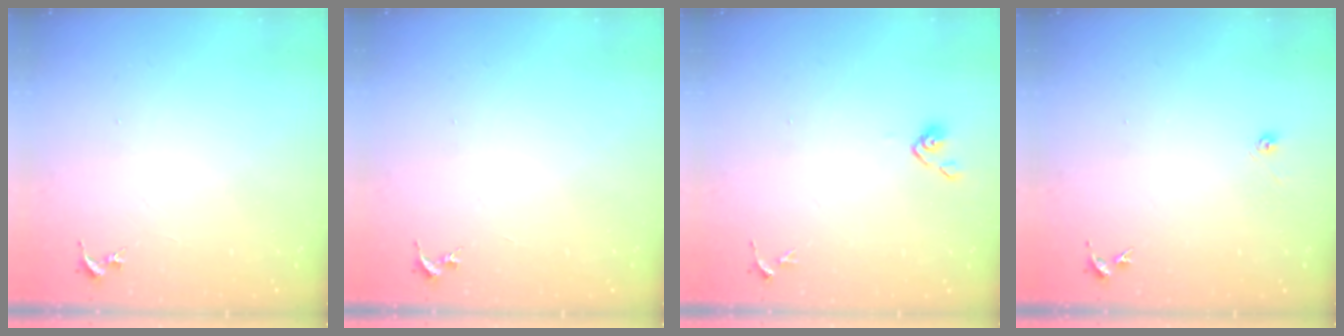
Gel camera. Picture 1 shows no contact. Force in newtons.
{"total": 0.0}
{"total": 3.6, "press": 3.6, "slide": 0.8}
{"total": 3.3, "press": 2.8, "slide": 1.7}